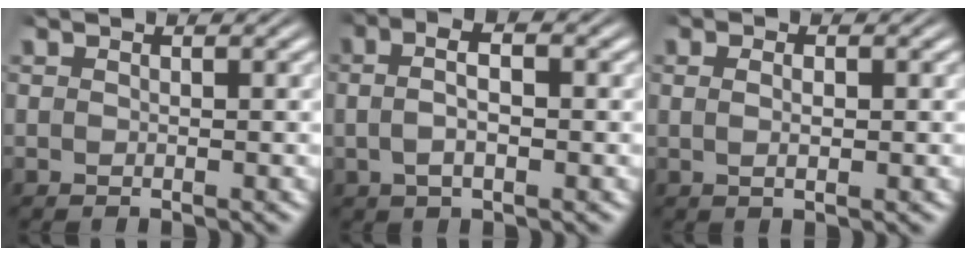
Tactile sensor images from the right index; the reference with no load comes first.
{"total": 4.2, "force": [0.5, 2.1, 3.6], "torque": [-0.063, 0.007, 0.001]}
{"total": 1.4, "force": [0.2, 0.3, 1.3], "torque": [-0.017, -0.004, 0.006]}